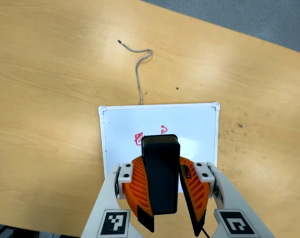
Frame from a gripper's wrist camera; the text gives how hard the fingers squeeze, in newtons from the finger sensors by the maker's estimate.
{"total": 10.6, "left": 10.0, "right": 11.2}